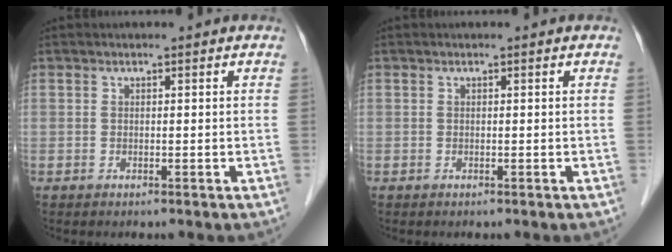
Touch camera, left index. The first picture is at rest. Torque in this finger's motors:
{"motor_torque": [0.00, 0.00, -0.01, 0.00]}